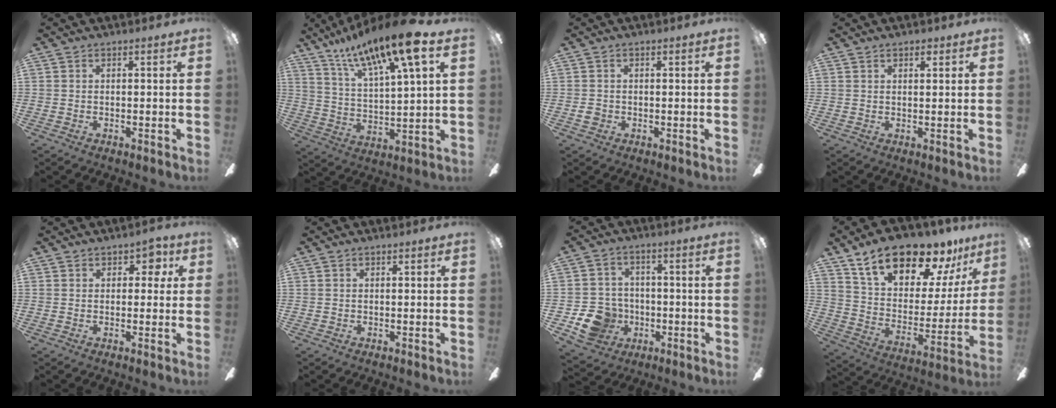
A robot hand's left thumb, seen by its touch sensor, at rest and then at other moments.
{"total": 18.0, "force": [12.8, 4.1, 11.9], "torque": [-0.214, -0.066, 0.210]}
{"total": 1.6, "force": [-0.3, 1.4, 0.7], "torque": [-0.012, 0.005, -0.007]}
{"total": 1.6, "force": [1.3, 0.8, 0.7], "torque": [-0.006, -0.002, 0.022]}
{"total": 3.7, "force": [1.5, 2.6, 2.3], "torque": [-0.024, 0.003, 0.022]}
{"total": 0.0}
{"total": 10.8, "force": [-4.1, 9.3, 3.7], "torque": [-0.093, 0.032, -0.067]}
{"total": 20.0, "force": [15.4, 8.1, 9.8], "torque": [-0.171, -0.103, 0.271]}